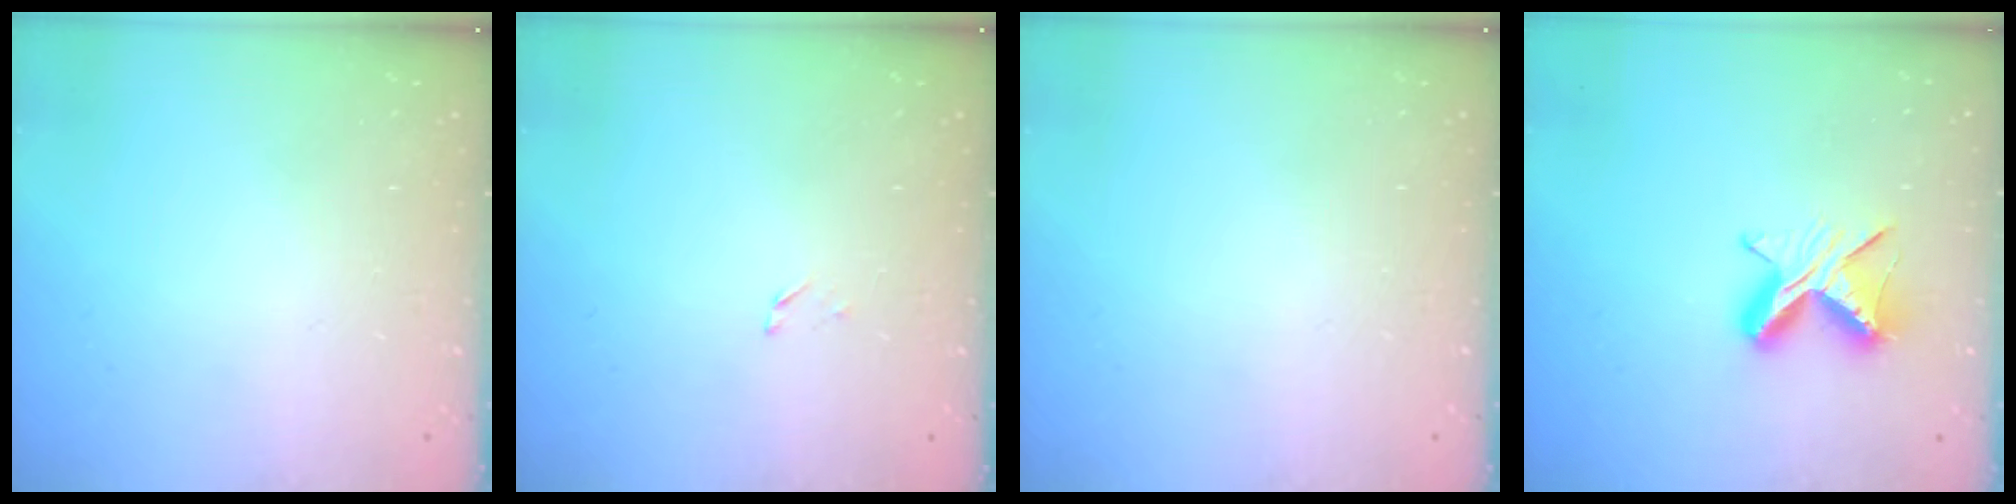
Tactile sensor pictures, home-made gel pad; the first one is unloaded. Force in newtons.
{"total": 1.6, "press": 1.6, "slide": 0.2}
{"total": 0.0}
{"total": 9.2, "press": 9.2, "slide": 1.0}